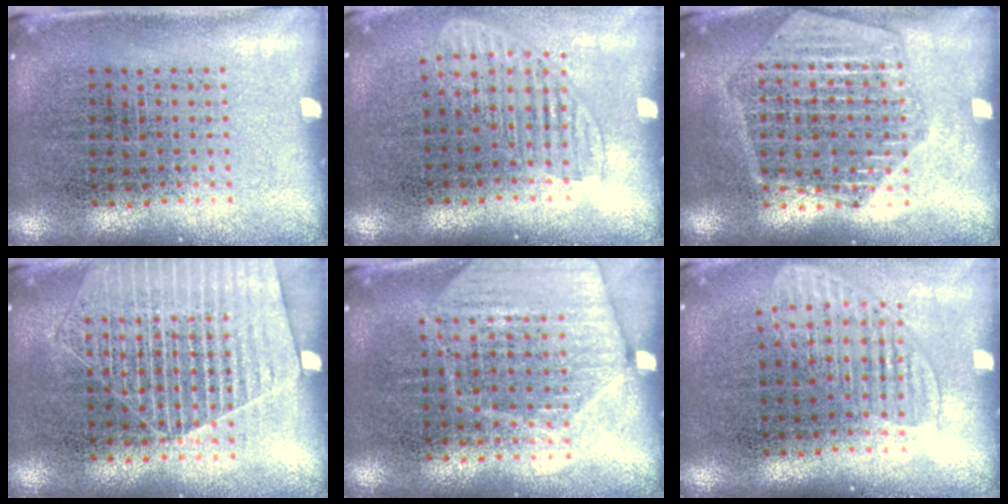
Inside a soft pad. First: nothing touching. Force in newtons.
{"total": 1.4, "press": 1.2, "slide": 0.8}
{"total": 1.8, "press": 1.7, "slide": 0.5}
{"total": 1.8, "press": 1.6, "slide": 0.7}
{"total": 1.8, "press": 1.6, "slide": 0.7}
{"total": 1.6, "press": 1.4, "slide": 0.8}